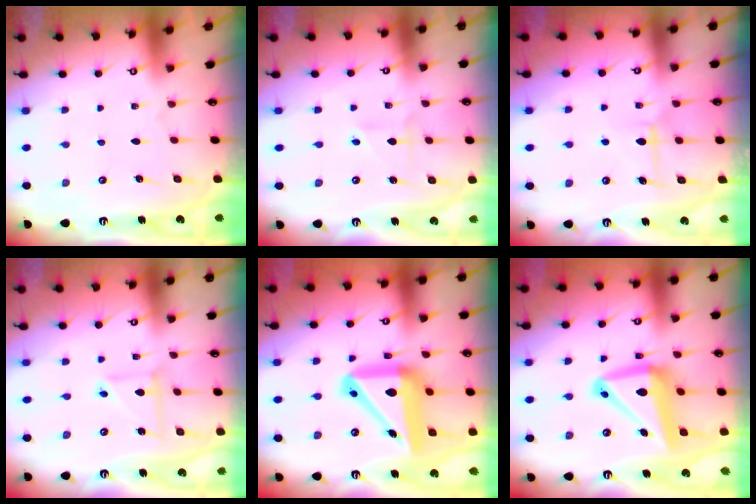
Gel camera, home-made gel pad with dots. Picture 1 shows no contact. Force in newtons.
{"total": 2.0, "press": 2.0, "slide": 0.5}
{"total": 7.1, "press": 7.1, "slide": 0.2}
{"total": 5.7, "press": 5.7, "slide": 0.3}
{"total": 18.8, "press": 18.6, "slide": 2.9}
{"total": 15.1, "press": 15.0, "slide": 1.8}